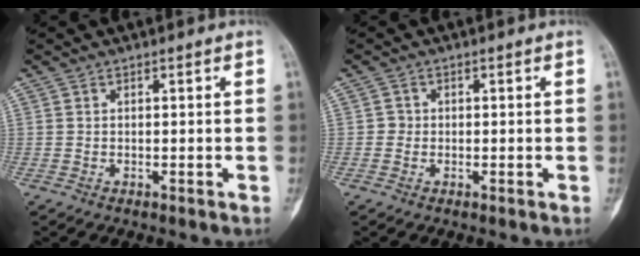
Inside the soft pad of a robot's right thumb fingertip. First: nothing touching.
{"total": 1.2, "force": [-0.2, 1.2, 0.2], "torque": [0.004, 0.005, -0.006]}